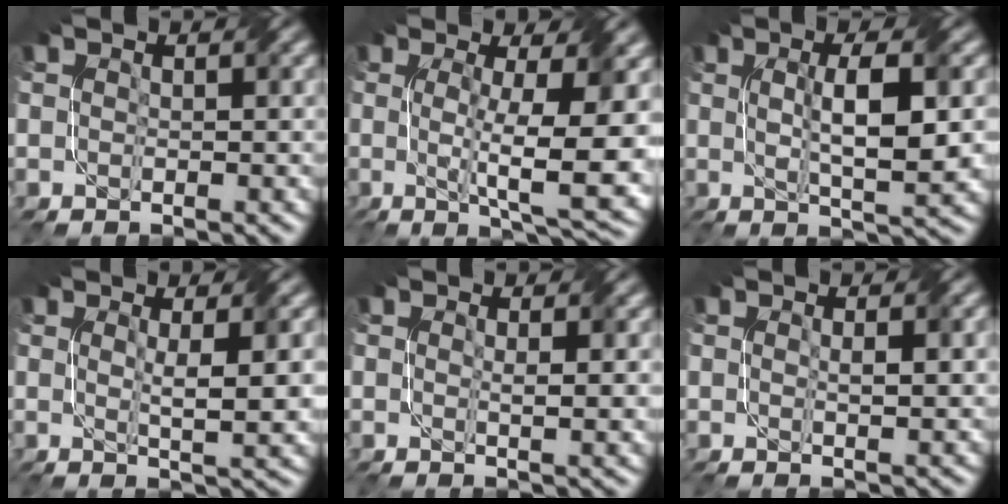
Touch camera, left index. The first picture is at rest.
{"total": 10.2, "force": [0.0, 2.4, 9.9], "torque": [-0.149, -0.008, 0.004]}
{"total": 6.7, "force": [0.6, 1.4, 6.5], "torque": [-0.104, 0.003, 0.012]}
{"total": 4.3, "force": [0.8, 0.7, 4.2], "torque": [-0.065, -0.004, 0.013]}
{"total": 2.1, "force": [0.6, 0.4, 2.0], "torque": [-0.025, 0.000, 0.010]}
{"total": 1.8, "force": [0.4, 0.2, 1.8], "torque": [-0.027, 0.001, 0.007]}